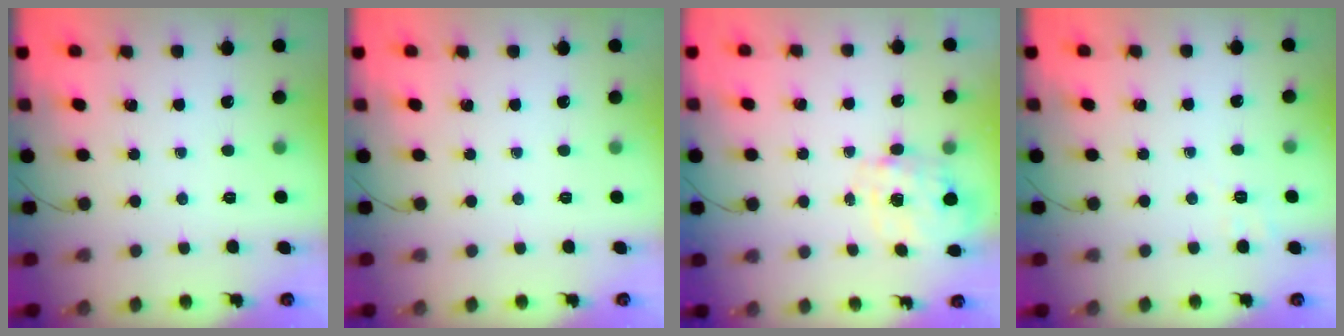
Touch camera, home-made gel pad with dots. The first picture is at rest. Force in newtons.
{"total": 0.0}
{"total": 3.9, "press": 3.8, "slide": 0.9}
{"total": 2.9, "press": 2.2, "slide": 1.9}